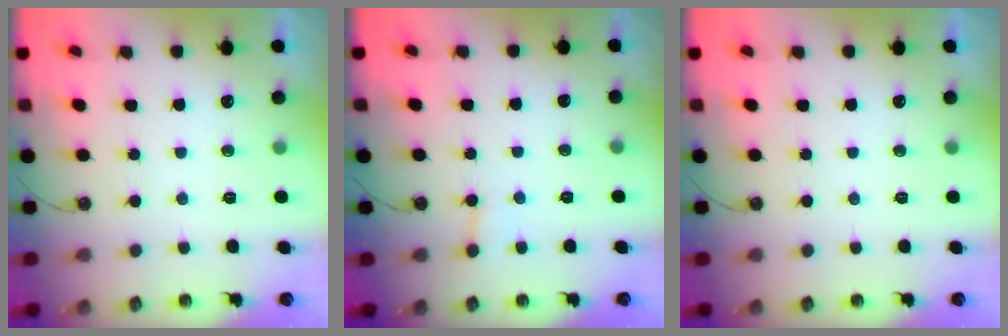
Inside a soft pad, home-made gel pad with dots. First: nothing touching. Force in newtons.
{"total": 3.5, "press": 3.5, "slide": 0.3}
{"total": 0.0}